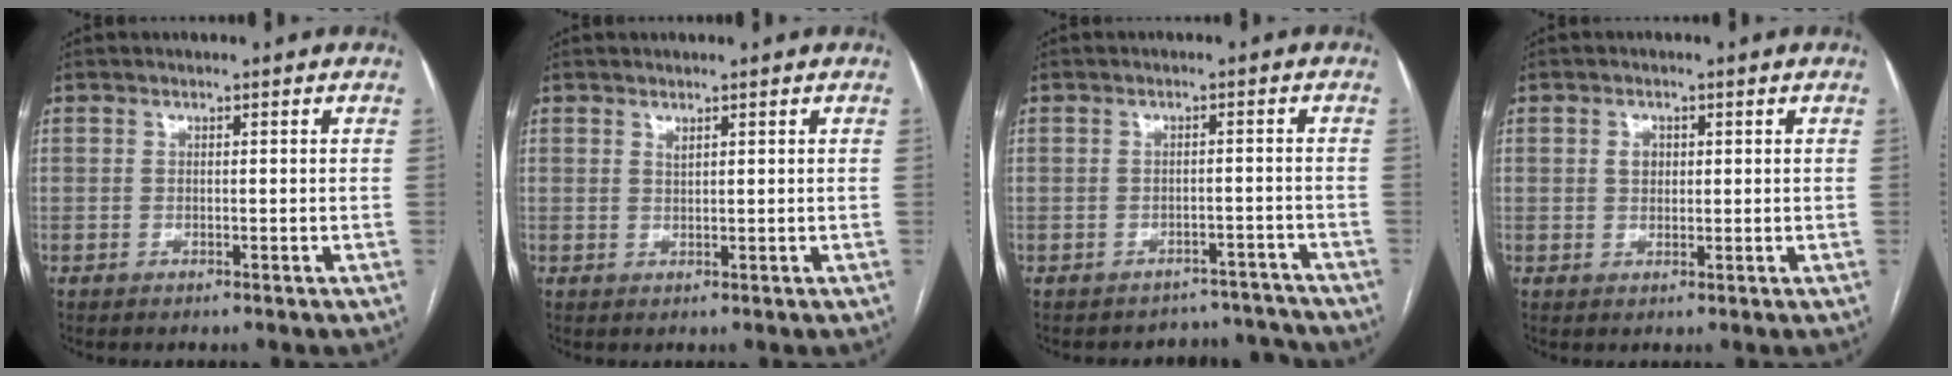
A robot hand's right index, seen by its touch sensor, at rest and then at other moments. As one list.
[{"total": 0.7, "force": [0.6, 0.1, 0.4], "torque": [-0.011, -0.004, 0.013]}, {"total": 6.3, "force": [-5.9, 1.5, -1.5], "torque": [0.025, 0.029, -0.071]}, {"total": 1.8, "force": [0.4, 1.4, 1.0], "torque": [-0.018, 0.003, 0.008]}]